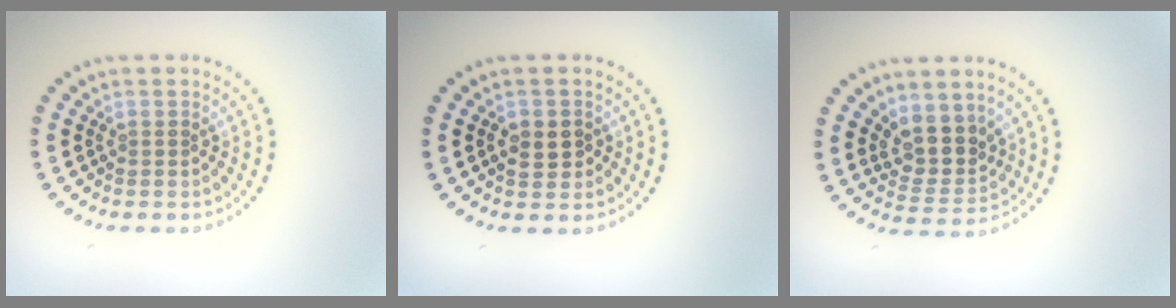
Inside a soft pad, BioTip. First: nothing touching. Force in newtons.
{"total": 2.3, "press": 2.3, "slide": 0.3}
{"total": 3.6, "press": 3.0, "slide": 2.0}